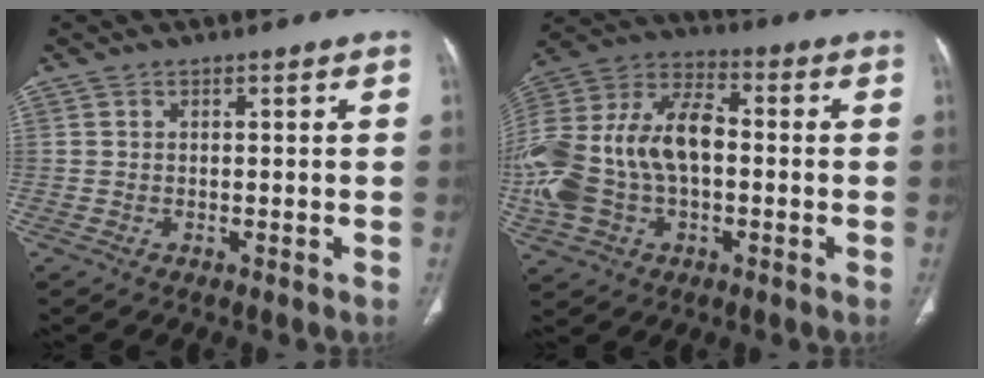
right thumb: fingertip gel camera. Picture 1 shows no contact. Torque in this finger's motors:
{"motor_torque": [2.54, 2.47, 1.09, 0.27, 0.30]}